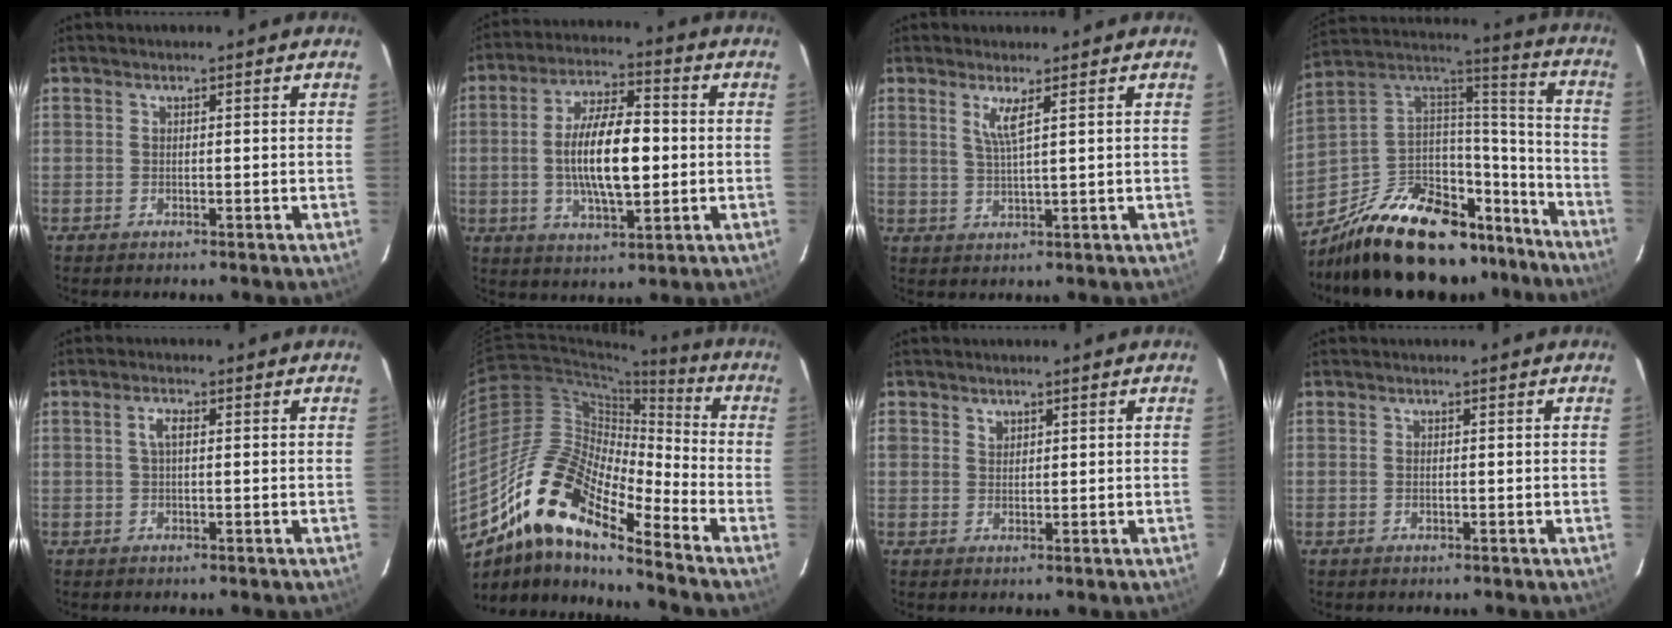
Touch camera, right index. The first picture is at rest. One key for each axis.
{"total": 13.5, "fx": -0.7, "fy": 5.1, "fz": 12.5, "tx": -0.232, "ty": 0.002, "tz": -0.010}
{"total": 3.3, "fx": 1.7, "fy": -0.3, "fz": 2.9, "tx": -0.059, "ty": -0.007, "tz": 0.033}
{"total": 30.0, "fx": -21.8, "fy": 13.6, "fz": 15.4, "tx": -0.269, "ty": 0.037, "tz": -0.313}
{"total": 2.3, "fx": 0.5, "fy": 0.8, "fz": 2.1, "tx": -0.043, "ty": 0.007, "tz": 0.008}
{"total": 17.4, "fx": -12.2, "fy": 4.7, "fz": 11.5, "tx": -0.196, "ty": -0.005, "tz": -0.248}
{"total": 1.8, "fx": 1.0, "fy": 1.5, "fz": 0.4, "tx": -0.003, "ty": 0.005, "tz": 0.017}
{"total": 0.5, "fx": 0.0, "fy": 0.3, "fz": 0.4, "tx": -0.008, "ty": 0.000, "tz": -0.001}